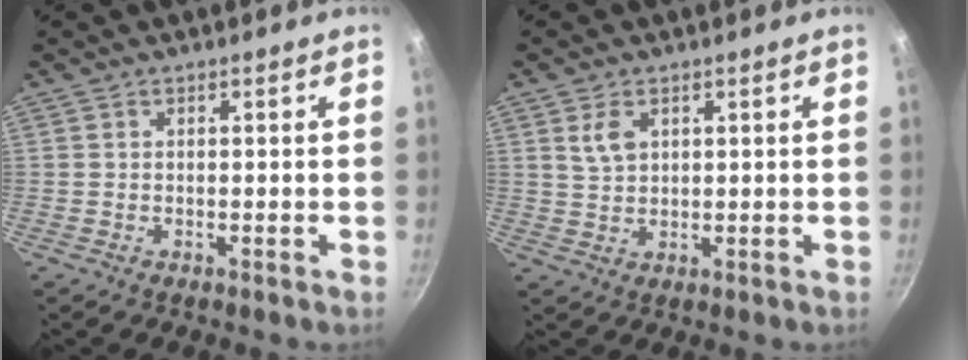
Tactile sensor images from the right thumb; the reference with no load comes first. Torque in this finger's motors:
{"motor_torque": [-0.60, 0.47, -0.20, 0.10, 0.00]}